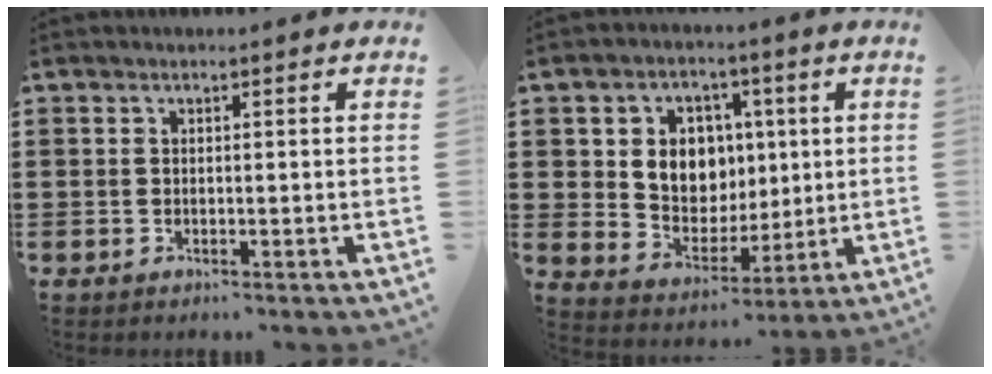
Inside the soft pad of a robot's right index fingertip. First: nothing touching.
{"total": 7.9, "force": [1.9, 6.9, 3.1], "torque": [-0.071, 0.008, 0.034]}